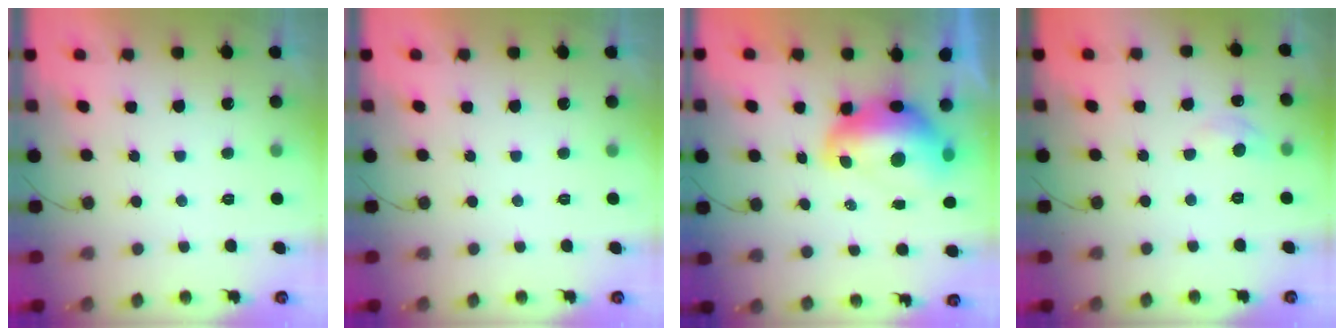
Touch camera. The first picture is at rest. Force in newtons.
{"total": 0.0}
{"total": 12.3, "press": 12.3, "slide": 1.1}
{"total": 5.6, "press": 5.6, "slide": 0.5}